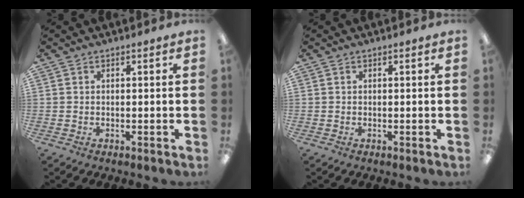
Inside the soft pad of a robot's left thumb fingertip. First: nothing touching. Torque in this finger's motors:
{"motor_torque": [0.00, 0.00, -0.02, -0.02, 0.00]}